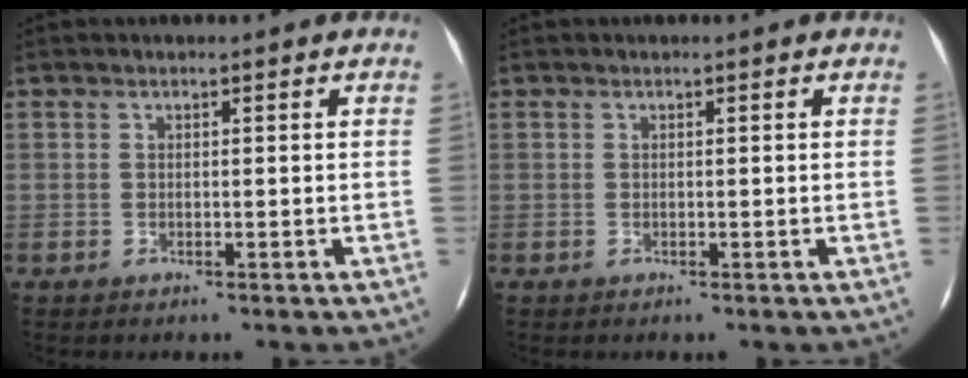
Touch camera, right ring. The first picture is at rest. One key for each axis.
{"total": 0.0}